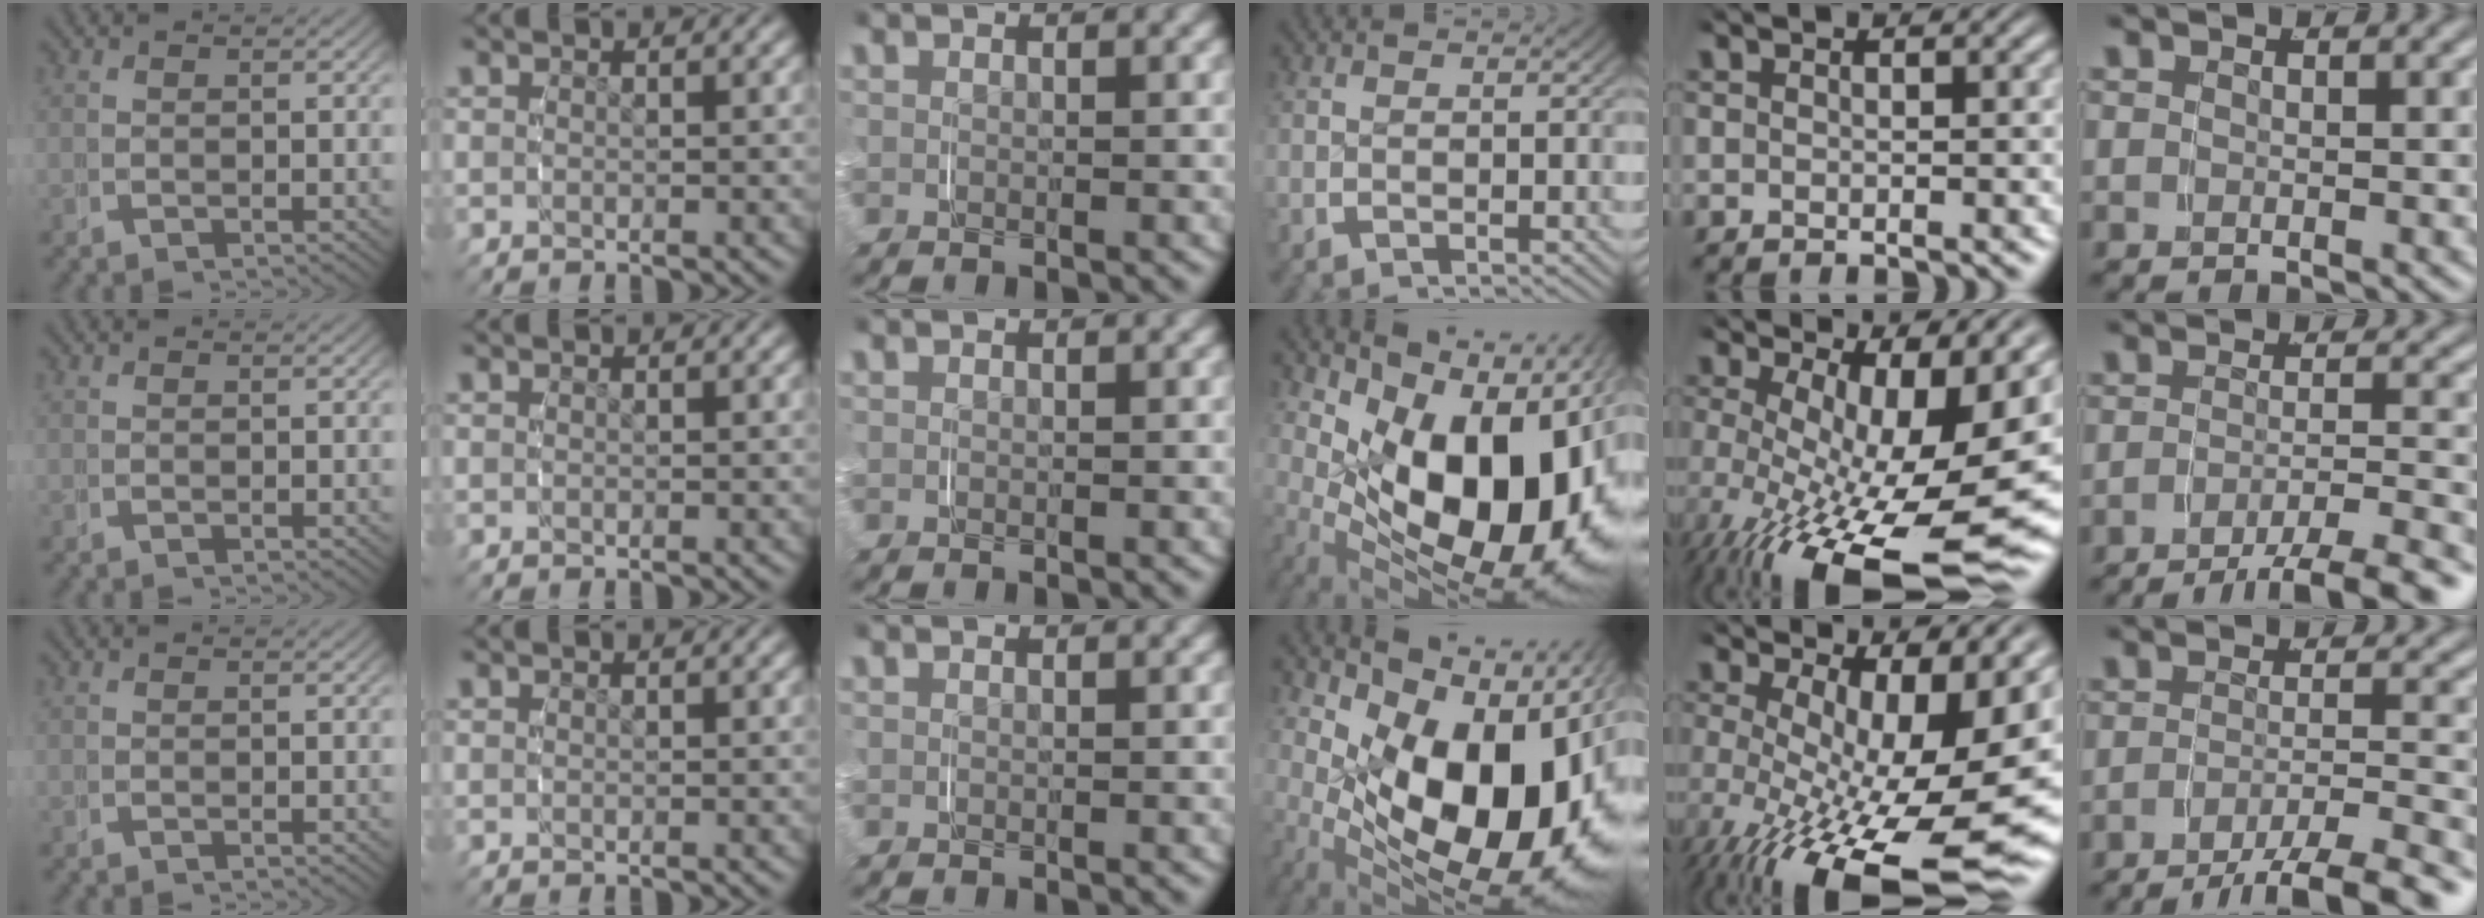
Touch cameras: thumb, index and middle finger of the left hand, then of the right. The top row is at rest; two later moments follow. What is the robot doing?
{"motion": "grasp_and_lifting", "object": "plastic wrap"}